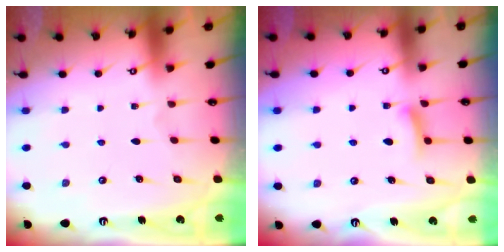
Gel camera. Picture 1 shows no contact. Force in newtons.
{"total": 6.5, "press": 6.4, "slide": 0.9}